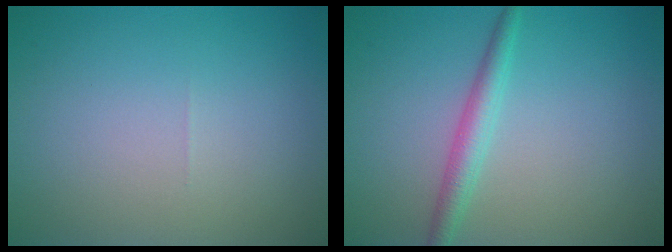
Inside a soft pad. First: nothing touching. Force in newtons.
{"total": 2.4, "press": 2.4, "slide": 0.1}